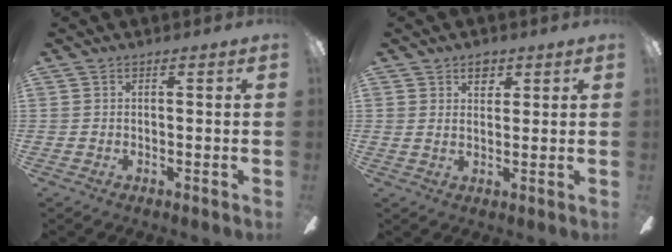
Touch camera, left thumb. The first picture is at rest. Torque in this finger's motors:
{"motor_torque": [0.29, 0.17, 0.06, -0.13, 0.05]}